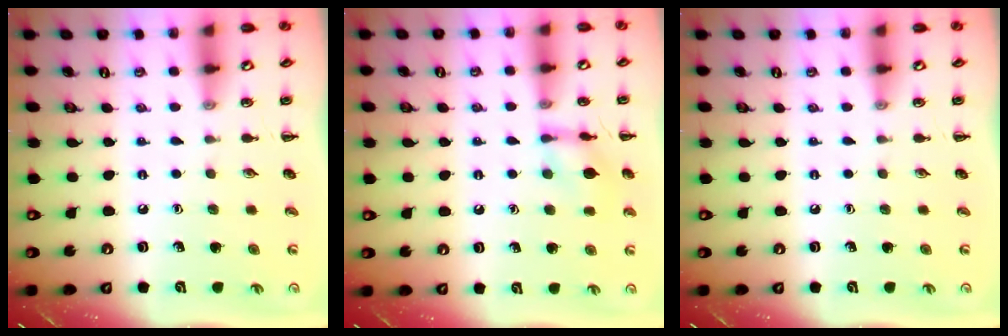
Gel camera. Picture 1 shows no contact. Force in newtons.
{"total": 9.9, "press": 9.9, "slide": 0.4}
{"total": 0.0}